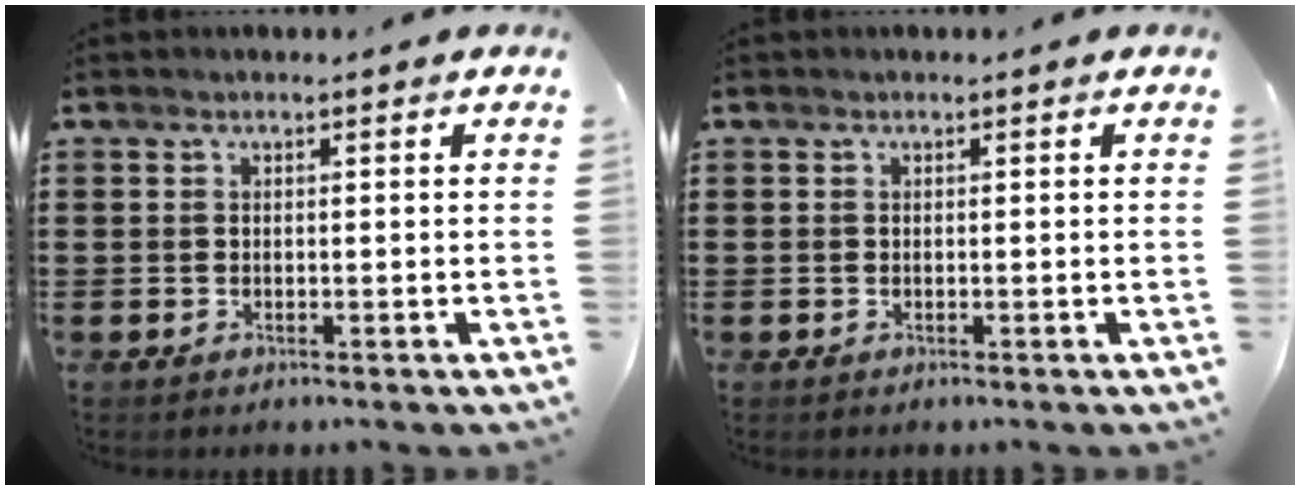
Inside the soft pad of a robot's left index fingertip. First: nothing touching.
{"total": 0.0}